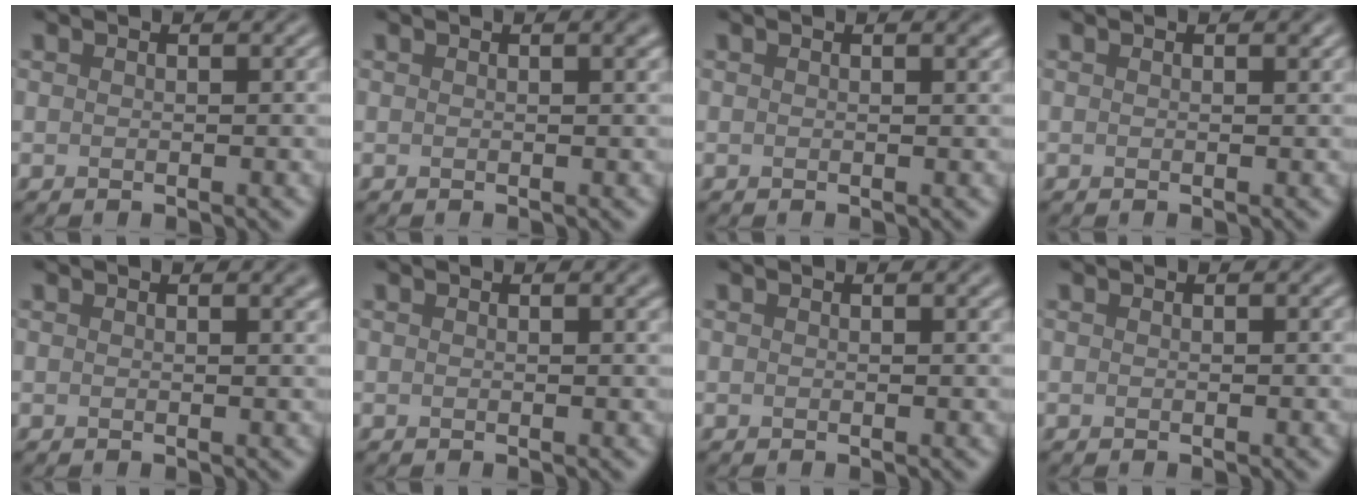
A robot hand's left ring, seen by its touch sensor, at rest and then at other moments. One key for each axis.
{"total": 1.2, "fx": 0.4, "fy": 0.3, "fz": 1.1, "tx": -0.008, "ty": 0.005, "tz": 0.005}
{"total": 0.7, "fx": 0.4, "fy": 0.1, "fz": 0.5, "tx": -0.004, "ty": 0.001, "tz": 0.007}
{"total": 0.0}
{"total": 1.1, "fx": 0.6, "fy": 0.4, "fz": 0.8, "tx": -0.004, "ty": 0.004, "tz": 0.009}
{"total": 0.9, "fx": 0.5, "fy": 0.2, "fz": 0.7, "tx": -0.004, "ty": 0.004, "tz": 0.006}
{"total": 0.6, "fx": 0.4, "fy": 0.1, "fz": 0.4, "tx": -0.003, "ty": 0.003, "tz": 0.005}
{"total": 0.0}